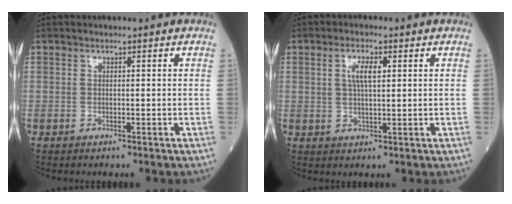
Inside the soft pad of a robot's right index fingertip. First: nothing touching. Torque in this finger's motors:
{"motor_torque": [0.64, 0.34, 0.36, 0.09]}